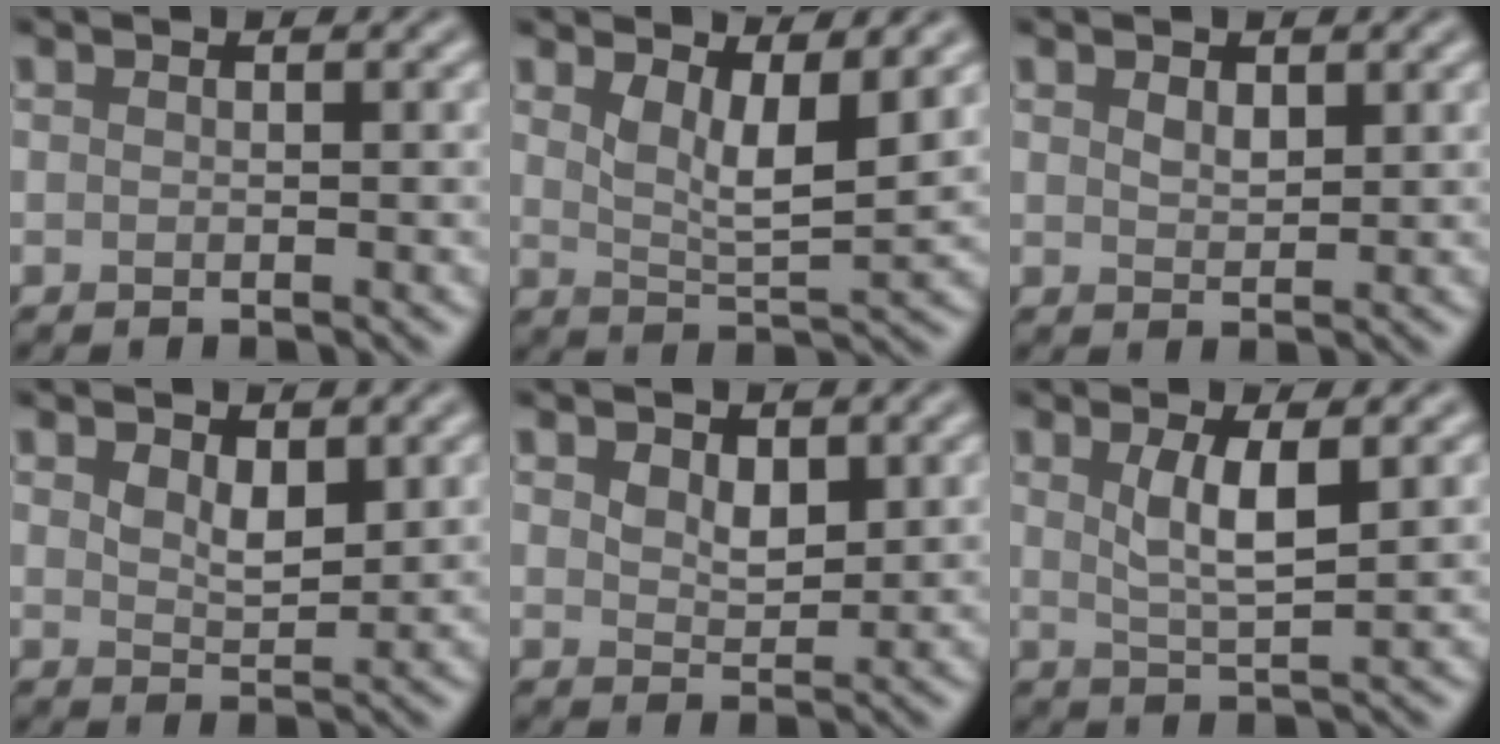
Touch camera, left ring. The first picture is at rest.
{"total": 4.5, "force": [2.2, 1.5, 3.7], "torque": [-0.069, -0.012, 0.040]}
{"total": 1.4, "force": [0.8, 0.8, 0.9], "torque": [-0.015, -0.001, 0.018]}
{"total": 2.7, "force": [1.2, 1.5, 1.9], "torque": [-0.038, -0.006, 0.027]}
{"total": 2.5, "force": [1.1, 1.5, 1.6], "torque": [-0.031, -0.005, 0.023]}
{"total": 3.7, "force": [1.3, 1.0, 3.4], "torque": [-0.064, -0.004, 0.024]}